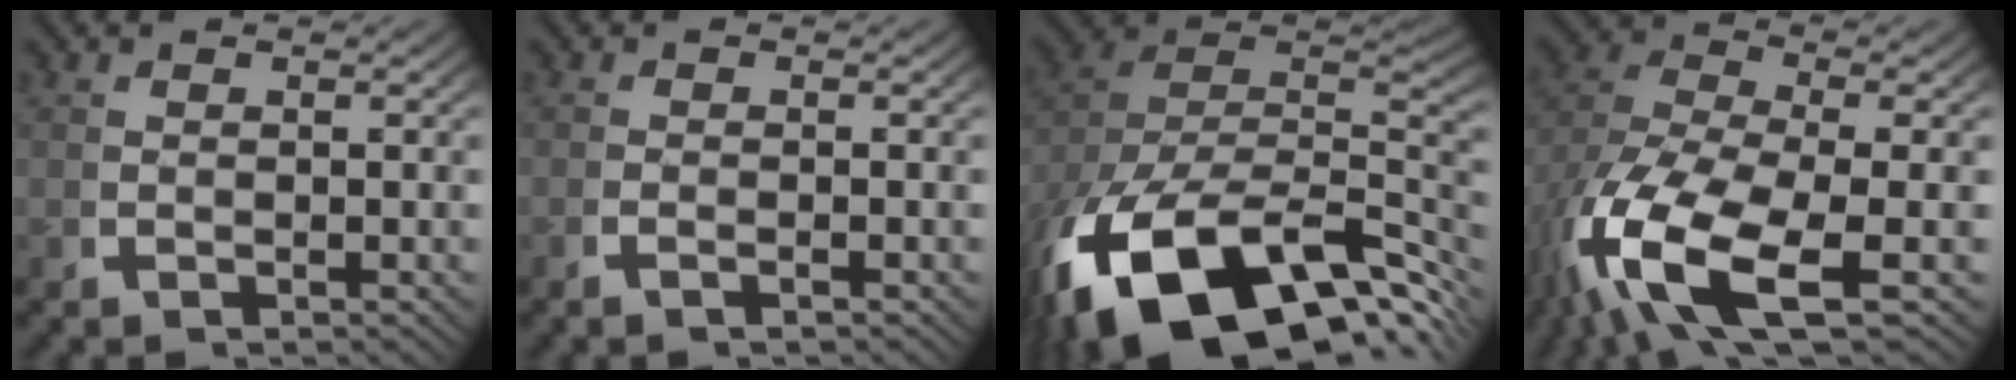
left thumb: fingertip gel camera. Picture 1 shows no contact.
{"total": 0.7, "force": [-0.5, -0.1, 0.6], "torque": [-0.011, 0.007, -0.014]}
{"total": 21.0, "force": [-5.9, 13.5, 14.9], "torque": [-0.287, -0.058, -0.064]}
{"total": 12.8, "force": [-2.8, 7.3, 10.2], "torque": [-0.248, -0.052, -0.018]}